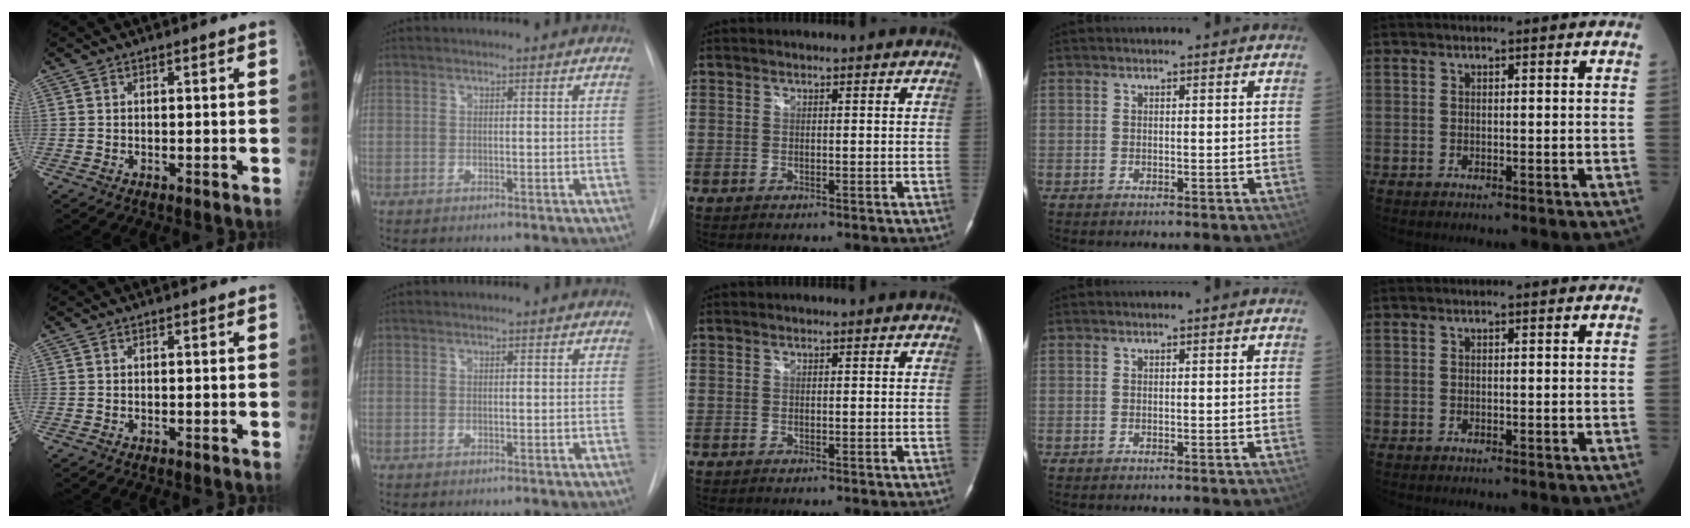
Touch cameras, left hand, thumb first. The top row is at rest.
{}